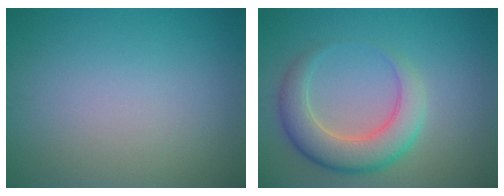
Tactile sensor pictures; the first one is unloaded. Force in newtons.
{"total": 5.7, "press": 5.7, "slide": 0.3}